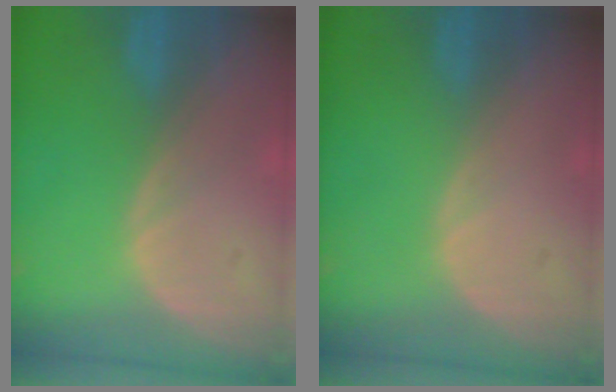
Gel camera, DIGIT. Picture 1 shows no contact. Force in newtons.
{"total": 0.0}